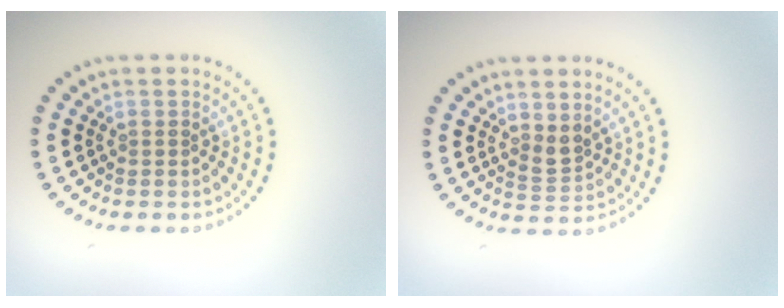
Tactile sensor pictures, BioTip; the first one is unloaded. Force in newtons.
{"total": 1.6, "press": 1.3, "slide": 1.0}